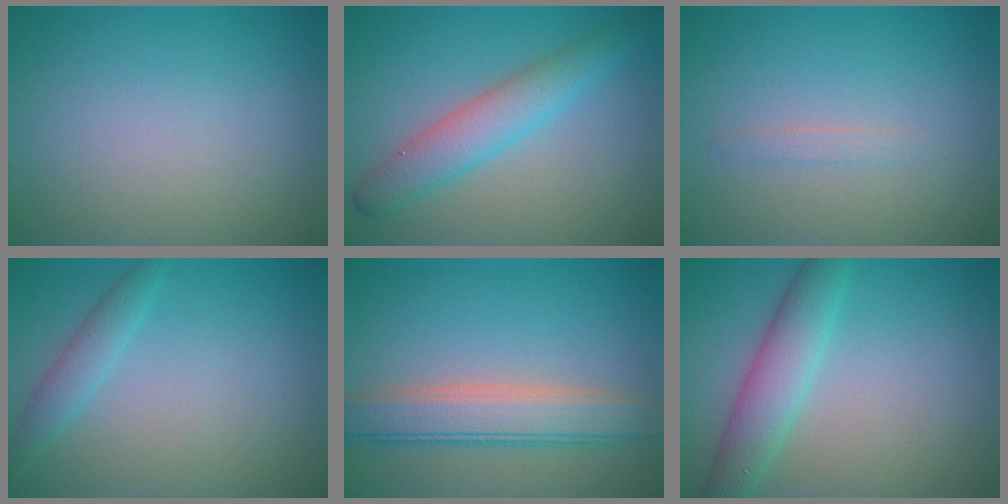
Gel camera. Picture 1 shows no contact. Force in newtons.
{"total": 4.1, "press": 4.1, "slide": 0.4}
{"total": 0.8, "press": 0.8, "slide": 0.0}
{"total": 1.8, "press": 1.8, "slide": 0.1}
{"total": 5.0, "press": 5.0, "slide": 0.1}
{"total": 4.3, "press": 4.3, "slide": 0.2}